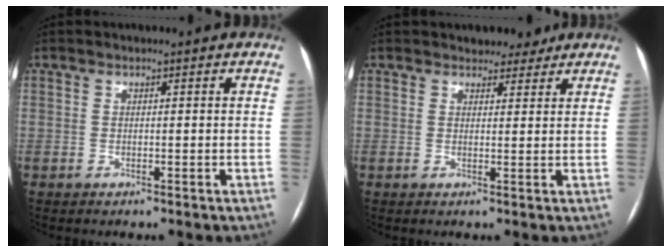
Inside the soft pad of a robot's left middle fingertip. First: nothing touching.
{"total": 3.3, "force": [2.8, 1.7, 0.7], "torque": [-0.005, 0.005, 0.035]}